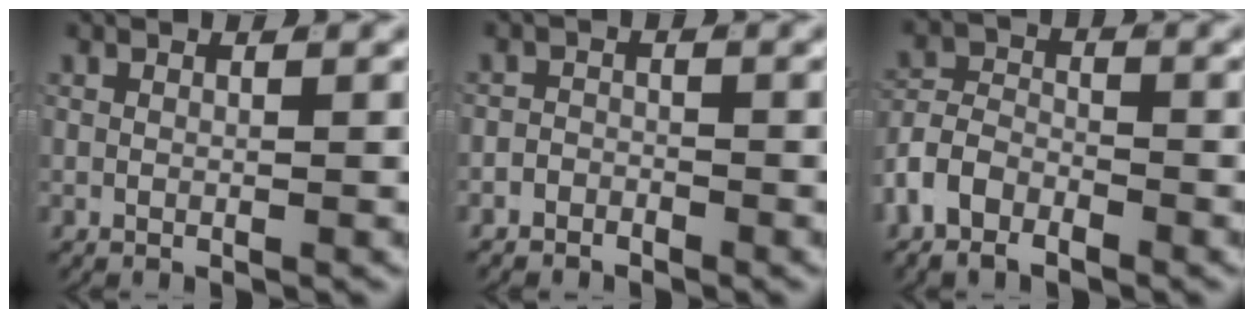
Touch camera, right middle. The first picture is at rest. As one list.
[{"total": 2.2, "force": [-2.0, 0.9, -0.2], "torque": [0.013, -0.007, -0.036]}, {"total": 5.0, "force": [-2.4, 3.8, 2.2], "torque": [-0.042, -0.006, -0.050]}]